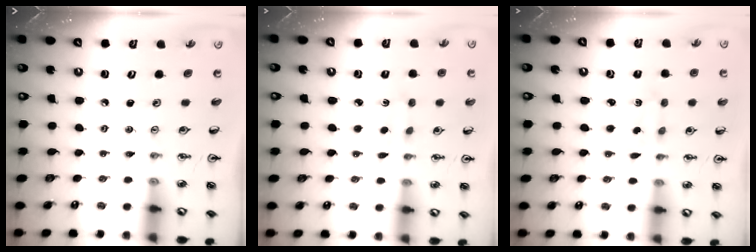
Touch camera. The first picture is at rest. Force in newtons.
{"total": 2.3, "press": 2.3, "slide": 0.4}
{"total": 2.3, "press": 2.3, "slide": 0.4}